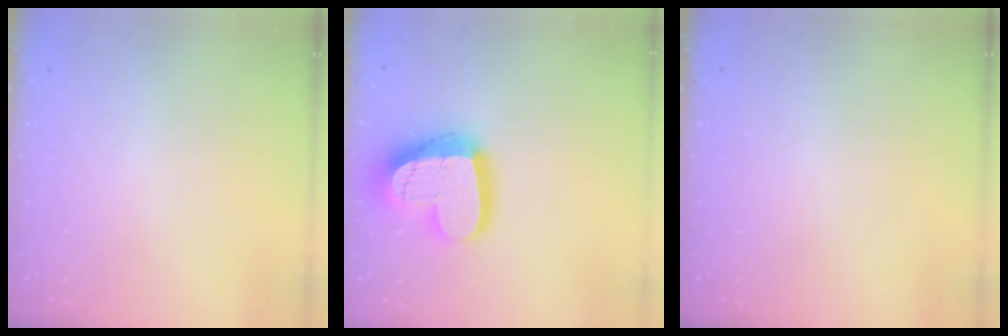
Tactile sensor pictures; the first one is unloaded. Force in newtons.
{"total": 20.4, "press": 20.3, "slide": 1.7}
{"total": 0.0}